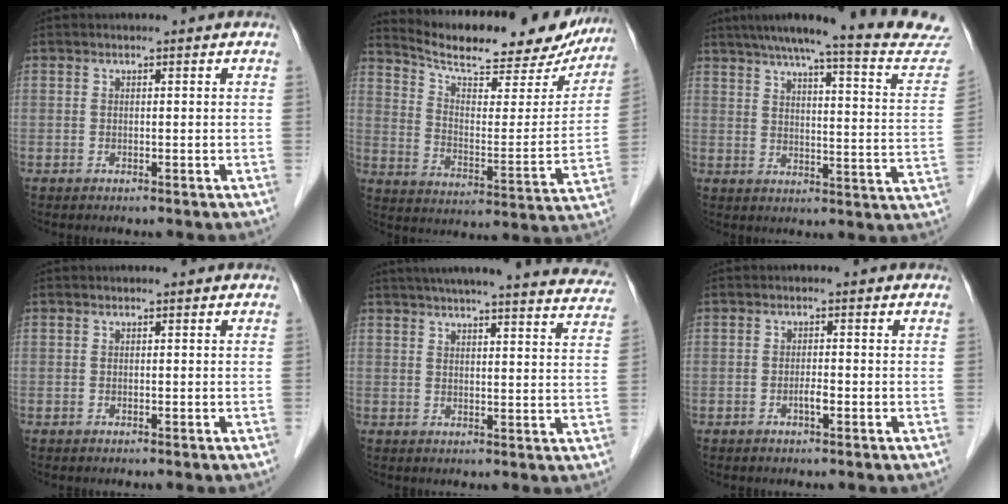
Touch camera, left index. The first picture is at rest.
{"total": 24.0, "force": [20.9, 6.0, 10.1], "torque": [-0.151, -0.013, 0.280]}
{"total": 22.9, "force": [20.7, 1.1, 9.9], "torque": [-0.136, -0.050, 0.246]}
{"total": 0.0}
{"total": 27.1, "force": [24.8, 2.3, 10.8], "torque": [-0.159, -0.039, 0.289]}
{"total": 1.3, "force": [-0.6, 0.1, 1.1], "torque": [-0.021, 0.001, -0.011]}